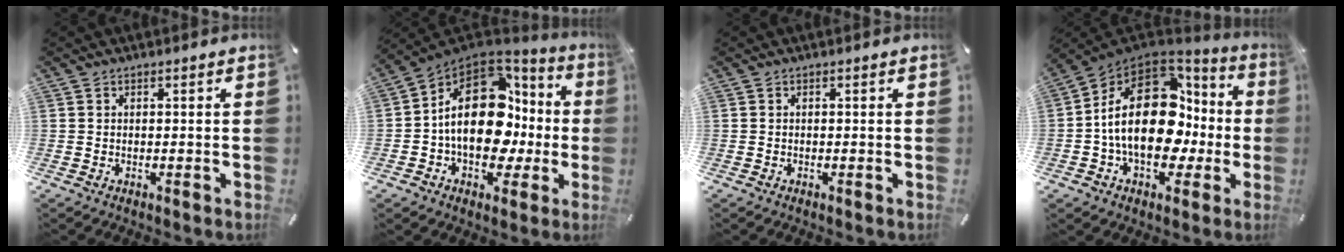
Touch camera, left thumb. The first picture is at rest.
{"total": 21.7, "force": [1.1, 14.2, 16.4], "torque": [-0.271, -0.007, 0.024]}
{"total": 0.0}
{"total": 24.1, "force": [0.7, 15.2, 18.6], "torque": [-0.335, -0.005, 0.019]}